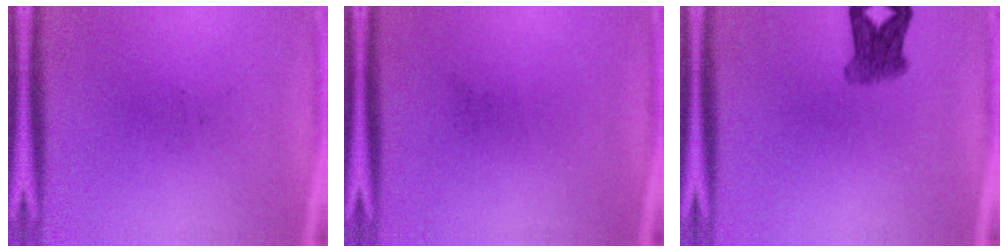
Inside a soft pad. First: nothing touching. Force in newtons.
{"total": 0.0}
{"total": 4.3}